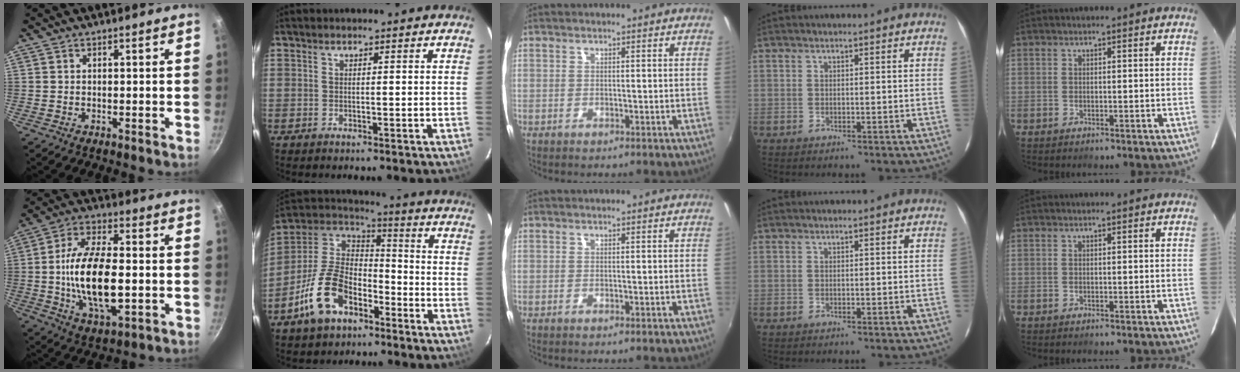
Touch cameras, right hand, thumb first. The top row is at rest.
{"thumb": {"total": 18.1, "force": [-1.6, 8.6, 15.8], "torque": [-0.280, 0.013, -0.031]}, "index": {"total": 15.9, "force": [-8.4, 9.8, 9.3], "torque": [-0.207, 0.022, -0.144]}}